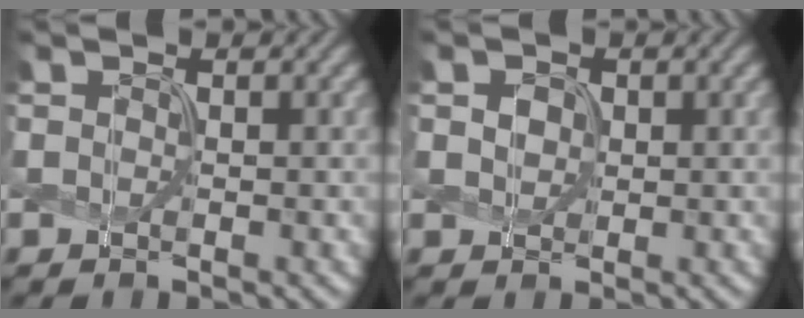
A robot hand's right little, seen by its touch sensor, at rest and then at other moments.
{"total": 1.1, "force": [0.0, 1.1, 0.4], "torque": [-0.018, 0.004, 0.008]}